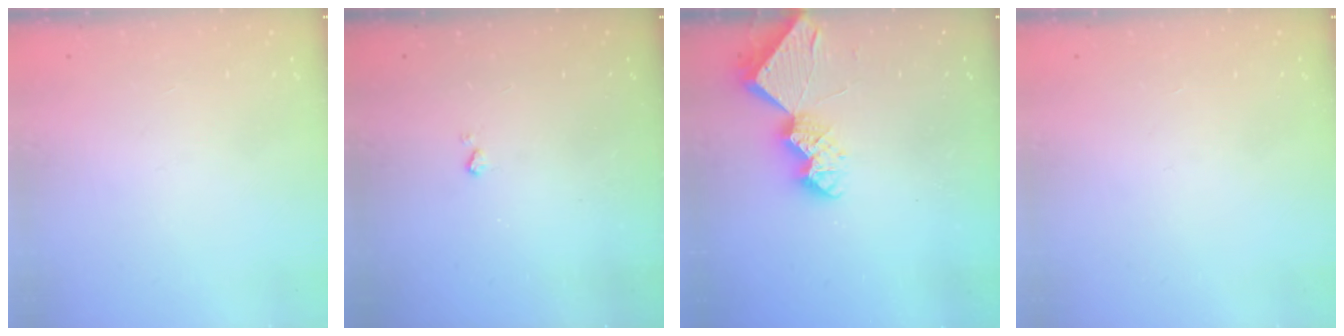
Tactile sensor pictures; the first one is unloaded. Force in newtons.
{"total": 2.5, "press": 2.4, "slide": 0.5}
{"total": 8.8, "press": 8.7, "slide": 0.9}
{"total": 0.0}